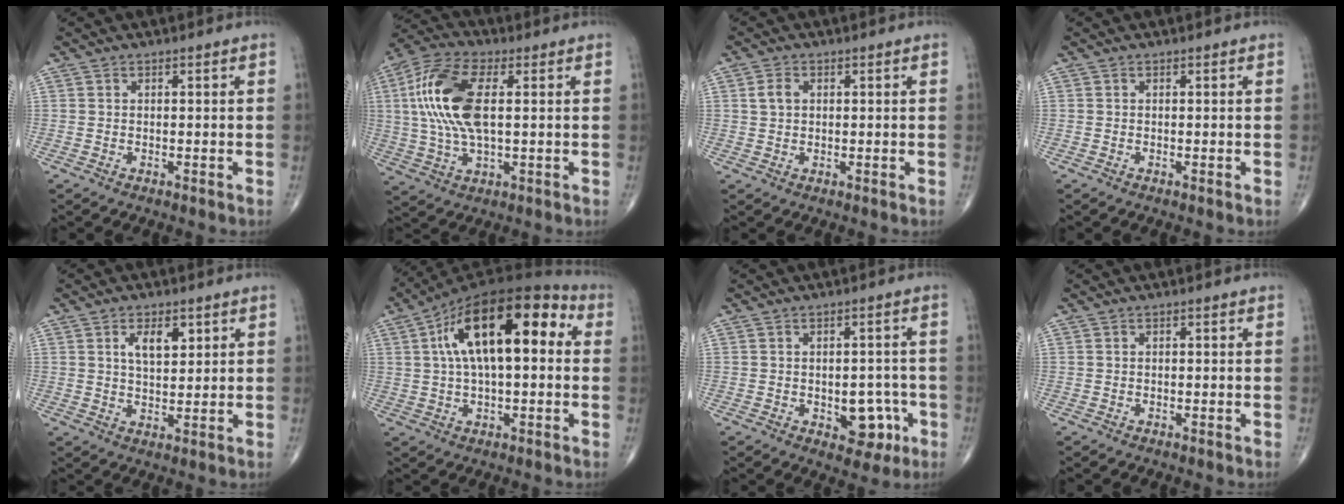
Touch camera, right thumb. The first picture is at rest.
{"total": 15.7, "force": [2.4, 7.0, 13.9], "torque": [-0.304, 0.013, 0.043]}
{"total": 2.7, "force": [0.7, 1.9, 1.8], "torque": [-0.033, 0.005, 0.013]}
{"total": 0.0}
{"total": 5.7, "force": [2.3, 2.9, 4.3], "torque": [-0.057, -0.014, 0.040]}
{"total": 19.8, "force": [4.1, 9.1, 17.1], "torque": [-0.265, 0.035, 0.052]}
{"total": 7.4, "force": [-2.4, 4.5, 5.3], "torque": [-0.030, 0.017, -0.022]}
{"total": 0.0}